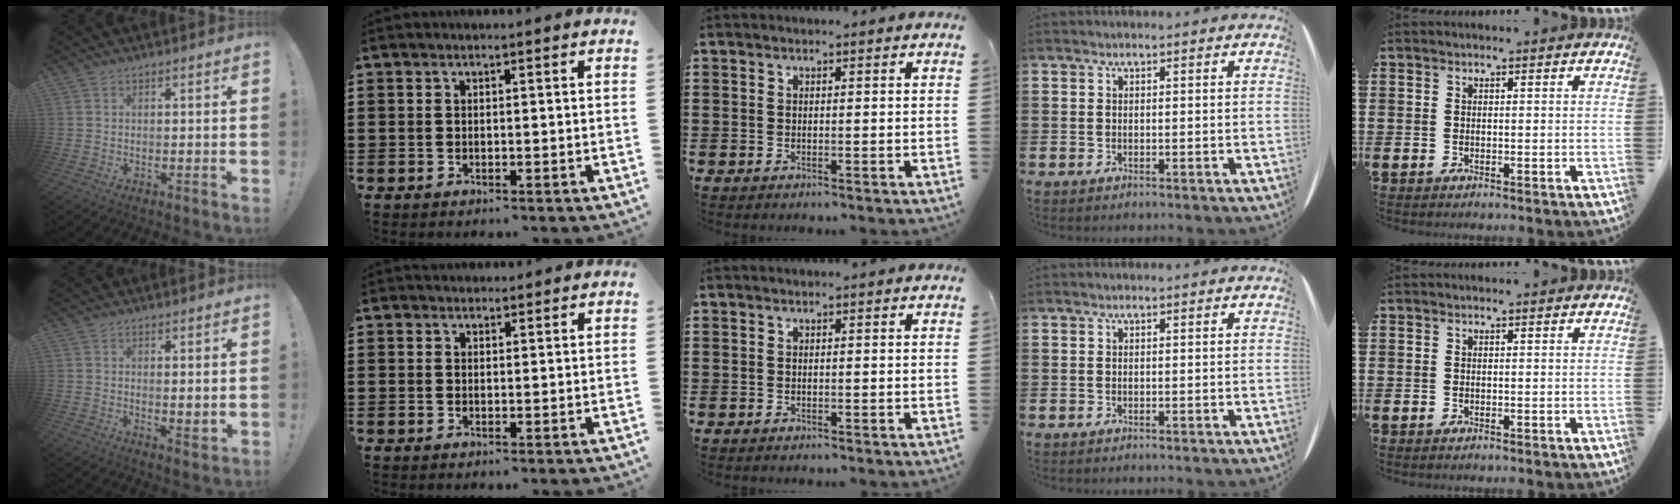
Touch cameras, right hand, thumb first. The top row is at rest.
{"thumb": {"total": 2.7, "force": [1.9, 0.7, 1.8], "torque": [-0.018, -0.017, 0.032]}, "index": {"total": 0.9, "force": [0.7, 0.4, -0.1], "torque": [0.001, 0.002, 0.015]}}